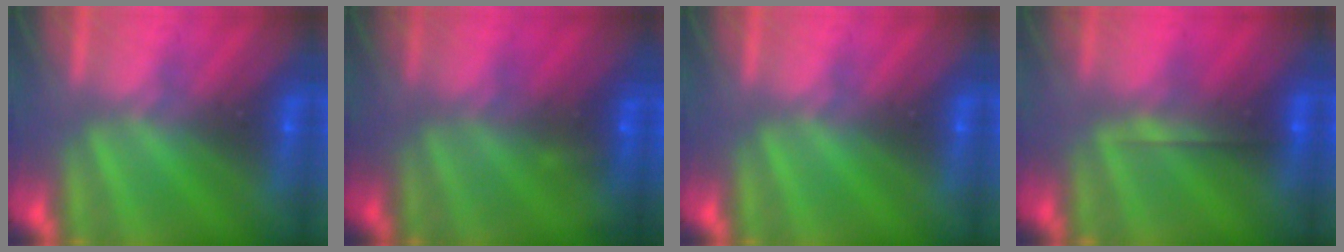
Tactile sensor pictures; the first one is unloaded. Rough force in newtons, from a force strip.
{"total": 4.6}
{"total": 0.0}
{"total": 2.5}